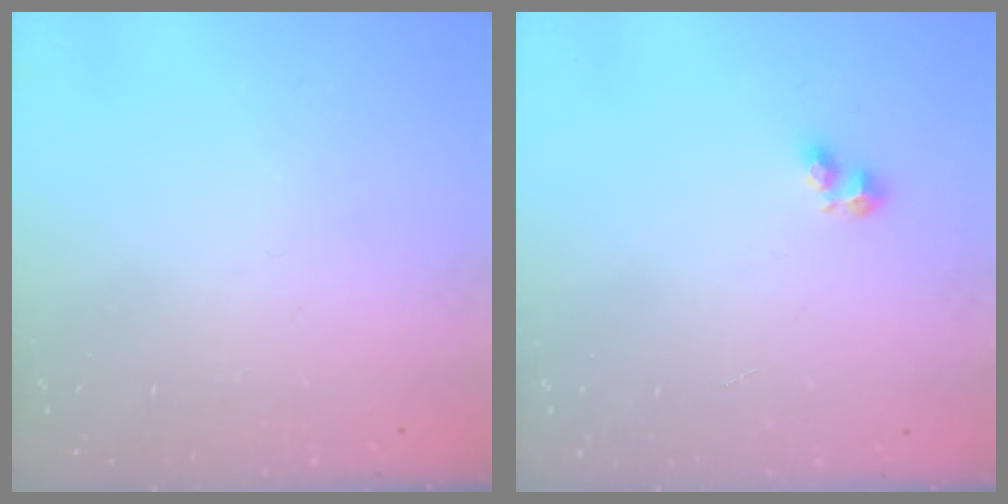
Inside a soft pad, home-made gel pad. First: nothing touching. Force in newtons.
{"total": 3.8, "press": 3.8, "slide": 0.7}